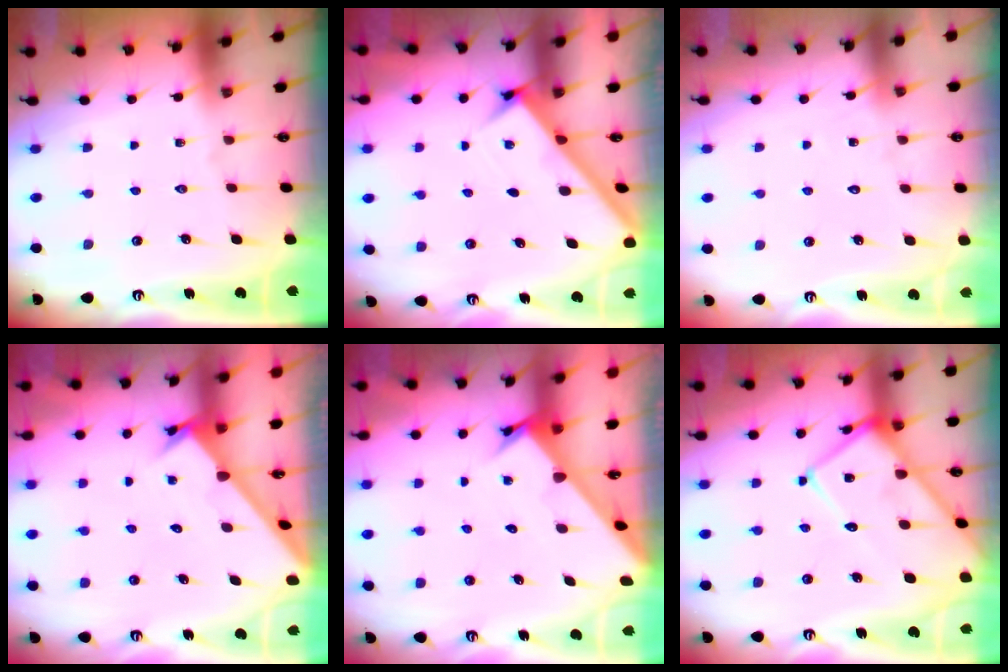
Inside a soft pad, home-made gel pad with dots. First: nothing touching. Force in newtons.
{"total": 2.7, "press": 2.7, "slide": 0.4}
{"total": 6.3, "press": 6.3, "slide": 0.6}
{"total": 1.7, "press": 1.7, "slide": 0.1}
{"total": 2.1, "press": 2.1, "slide": 0.2}
{"total": 13.6, "press": 13.5, "slide": 1.5}